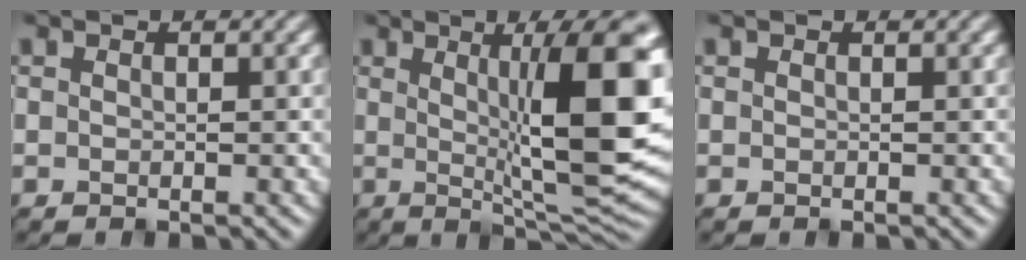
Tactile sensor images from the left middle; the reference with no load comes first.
{"total": 13.0, "force": [2.0, 2.8, 12.5], "torque": [-0.162, -0.008, 0.036]}
{"total": 0.0}